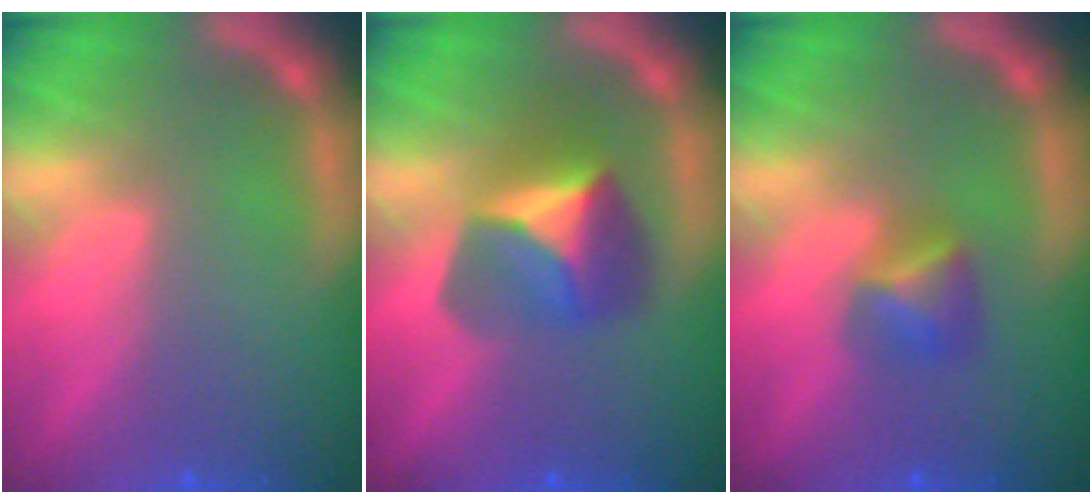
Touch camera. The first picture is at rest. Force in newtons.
{"total": 4.9}
{"total": 2.4}